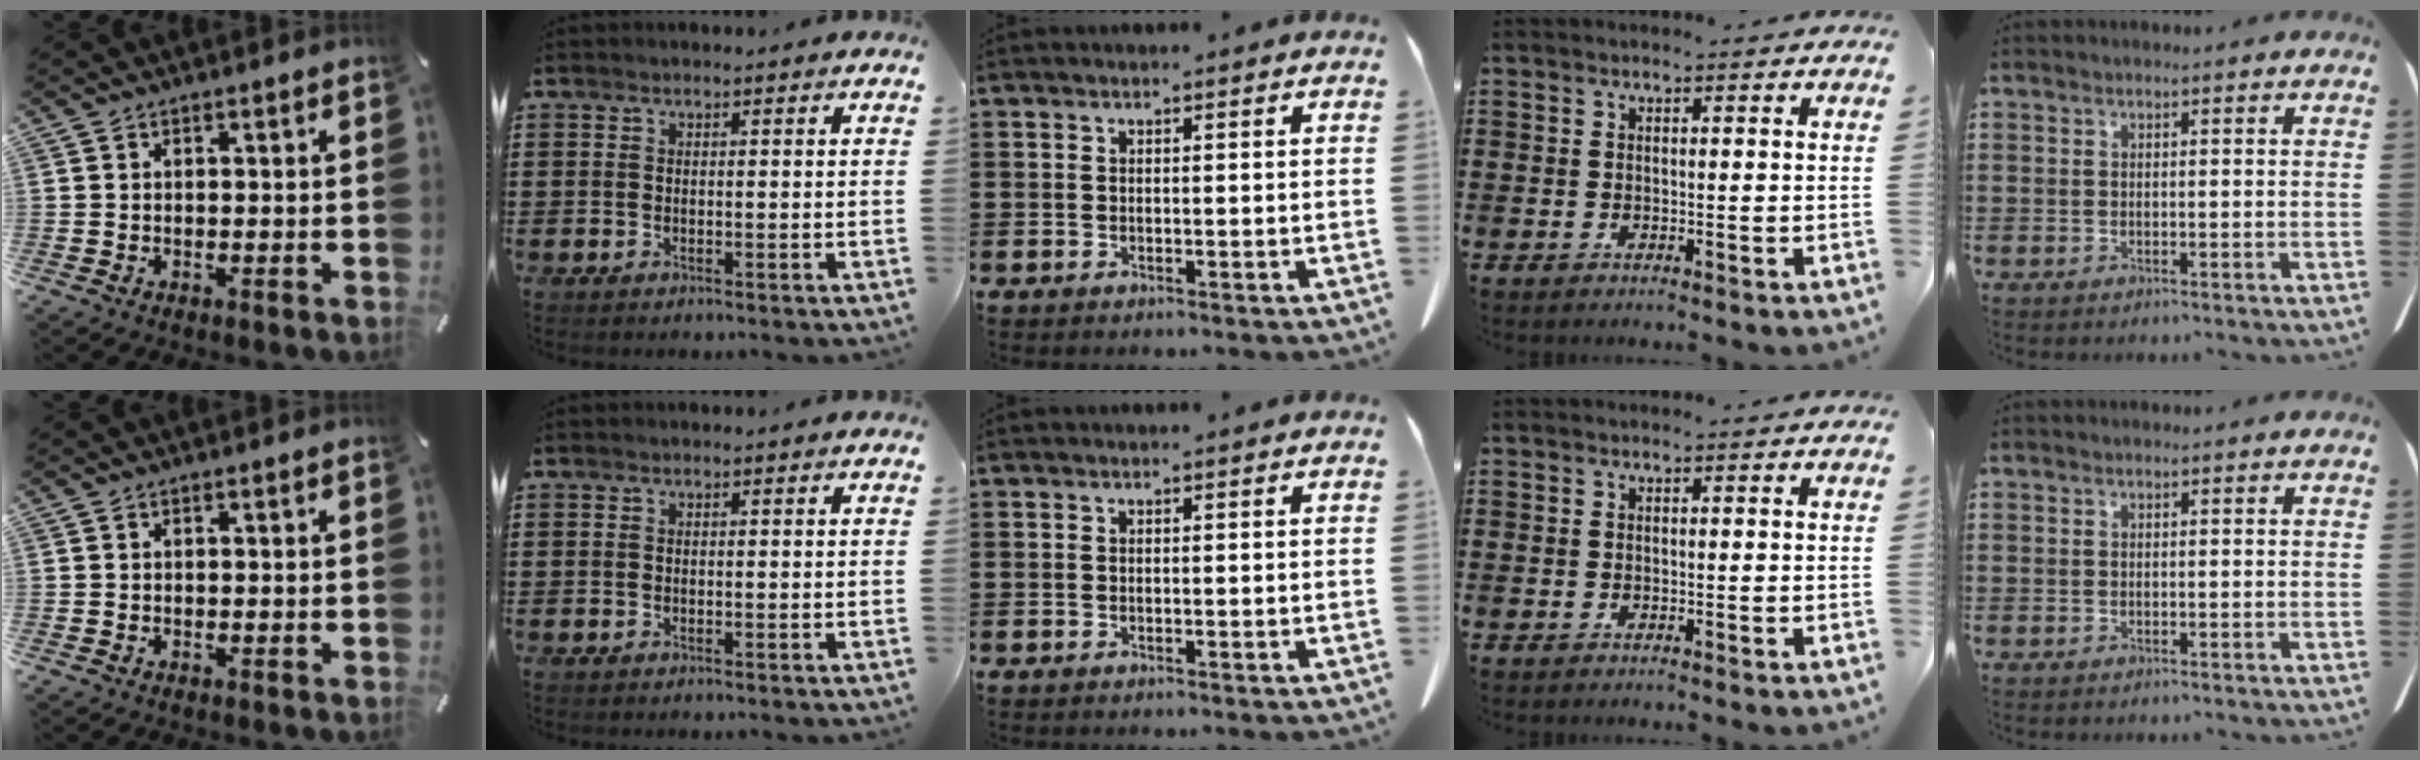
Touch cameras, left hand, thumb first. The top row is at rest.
{}